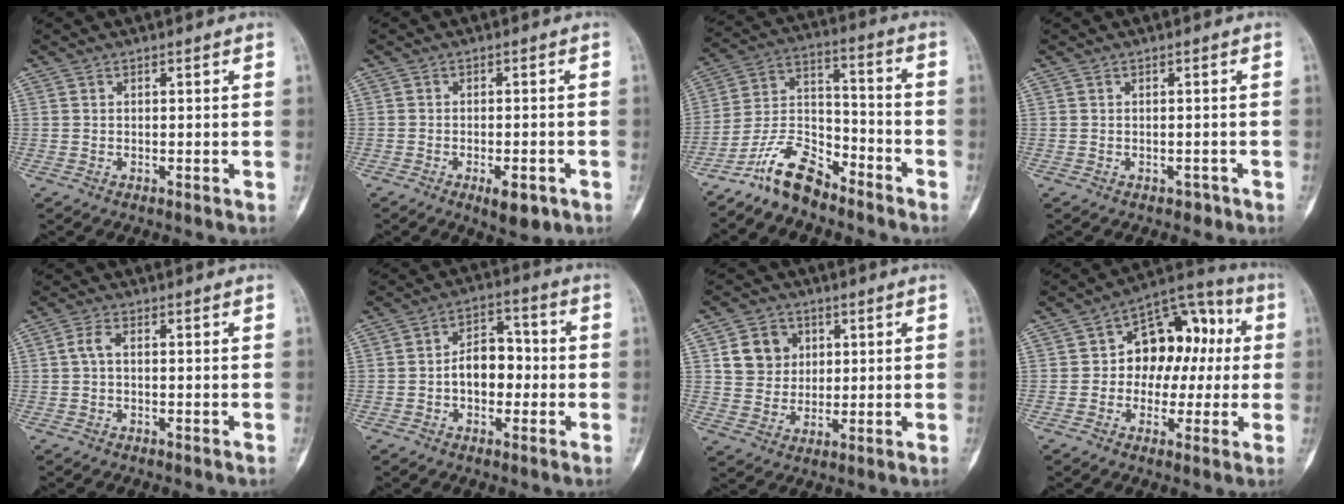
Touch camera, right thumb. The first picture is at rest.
{"total": 4.9, "force": [-2.4, 1.9, 3.8], "torque": [-0.049, 0.006, -0.029]}
{"total": 11.3, "force": [-9.3, 4.4, 4.7], "torque": [-0.080, 0.082, -0.185]}
{"total": 1.1, "force": [-0.7, 0.7, 0.2], "torque": [0.003, 0.007, -0.011]}
{"total": 2.1, "force": [0.0, 0.9, 1.9], "torque": [-0.044, 0.004, -0.004]}
{"total": 8.6, "force": [-1.0, 5.8, 6.2], "torque": [-0.071, 0.032, -0.025]}
{"total": 8.3, "force": [2.5, 7.2, 3.1], "torque": [-0.018, -0.008, 0.048]}
{"total": 14.4, "force": [0.8, 10.3, 10.1], "torque": [-0.088, 0.043, 0.000]}